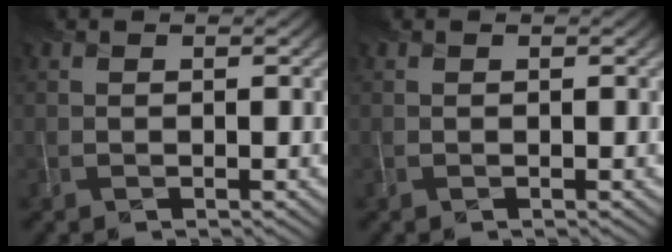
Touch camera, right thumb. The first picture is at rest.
{"total": 0.0}